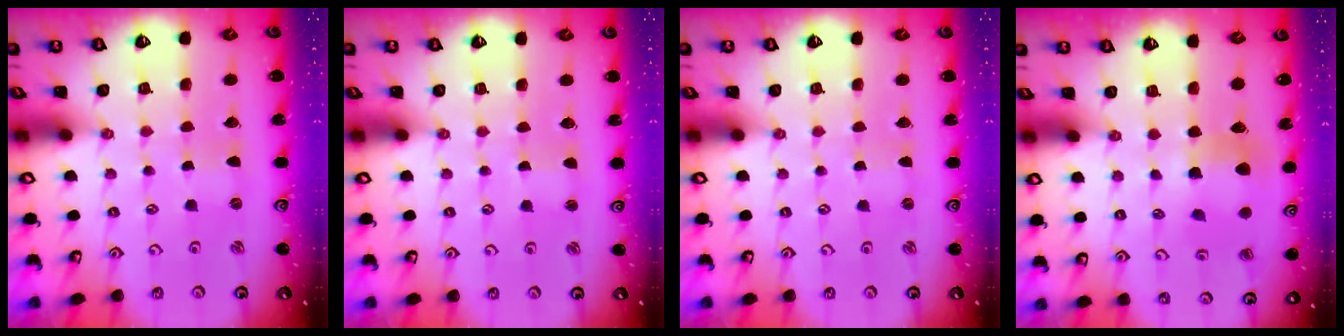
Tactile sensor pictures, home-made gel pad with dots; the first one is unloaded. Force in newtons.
{"total": 1.0, "press": 1.0, "slide": 0.1}
{"total": 0.0}
{"total": 7.1, "press": 7.0, "slide": 0.6}